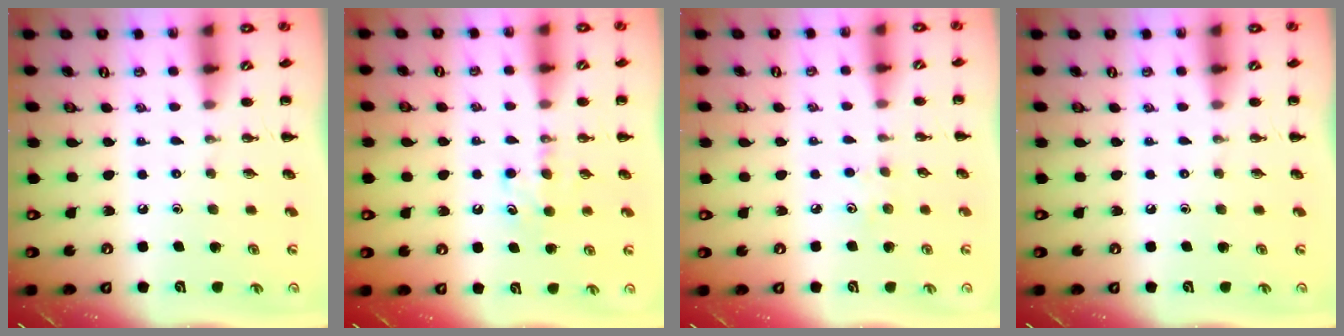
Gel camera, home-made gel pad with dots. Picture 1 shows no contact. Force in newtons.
{"total": 5.1, "press": 4.9, "slide": 1.6}
{"total": 2.7, "press": 2.6, "slide": 0.7}
{"total": 0.0}